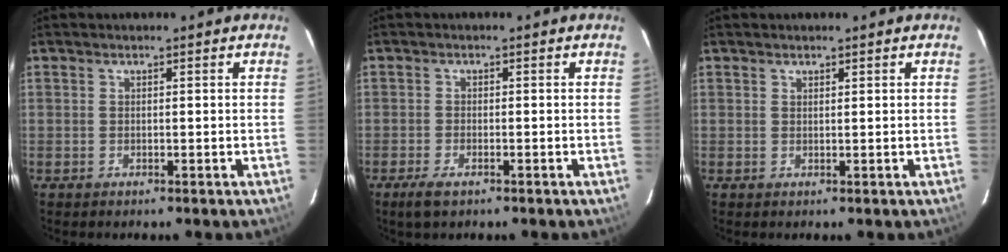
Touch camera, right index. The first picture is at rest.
{"total": 3.2, "force": [-2.2, 1.2, 2.0], "torque": [-0.049, -0.008, -0.041]}
{"total": 0.6, "force": [0.5, 0.1, 0.1], "torque": [-0.003, 0.000, 0.010]}